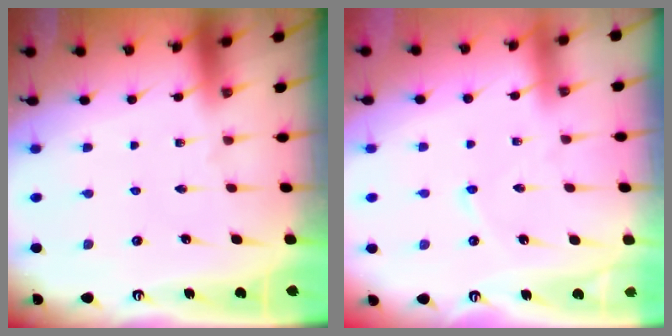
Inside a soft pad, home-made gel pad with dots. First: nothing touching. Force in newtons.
{"total": 2.2, "press": 2.2, "slide": 0.2}